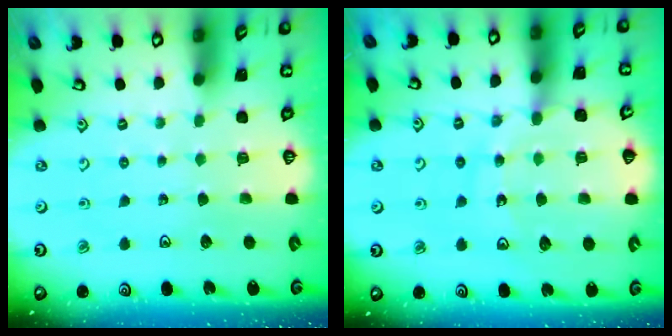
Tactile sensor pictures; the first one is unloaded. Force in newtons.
{"total": 12.8, "press": 12.5, "slide": 2.9}